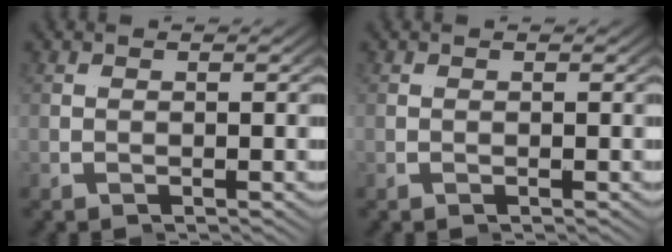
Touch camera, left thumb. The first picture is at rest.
{"total": 0.0}